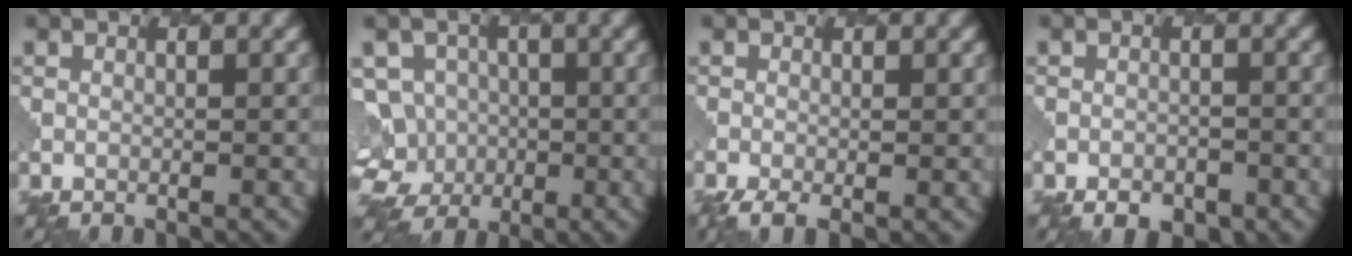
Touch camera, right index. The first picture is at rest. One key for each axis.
{"total": 6.6, "fx": -1.5, "fy": 6.3, "fz": 1.6, "tx": -0.026, "ty": 0.011, "tz": -0.047}
{"total": 2.9, "fx": -1.4, "fy": 1.0, "fz": 2.3, "tx": -0.039, "ty": -0.002, "tz": -0.022}
{"total": 2.2, "fx": -1.6, "fy": 1.3, "fz": 0.8, "tx": -0.012, "ty": -0.001, "tz": -0.023}